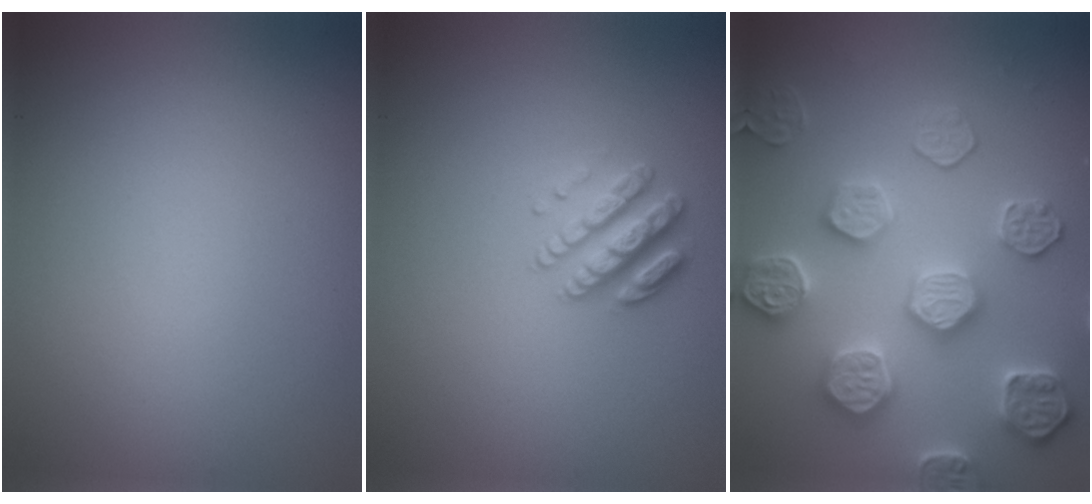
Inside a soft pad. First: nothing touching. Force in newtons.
{"total": 2.8, "press": 2.7, "slide": 0.8}
{"total": 5.8, "press": 5.6, "slide": 1.3}